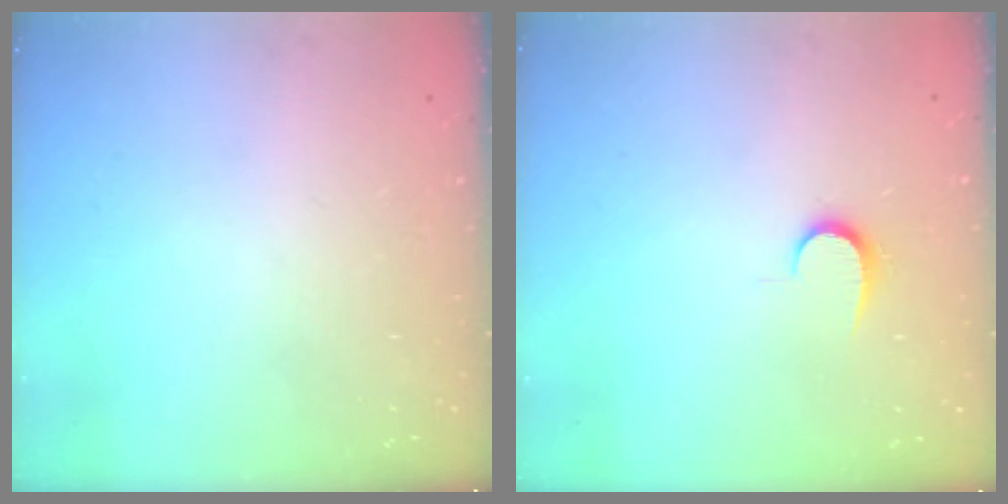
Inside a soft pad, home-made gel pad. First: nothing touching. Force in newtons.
{"total": 6.8, "press": 6.7, "slide": 0.6}